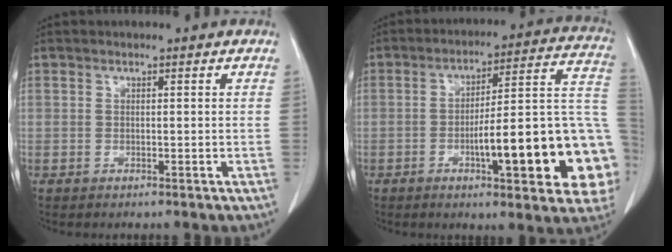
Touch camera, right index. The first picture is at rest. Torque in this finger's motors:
{"motor_torque": [1.48, -0.66, 0.45, 0.21]}